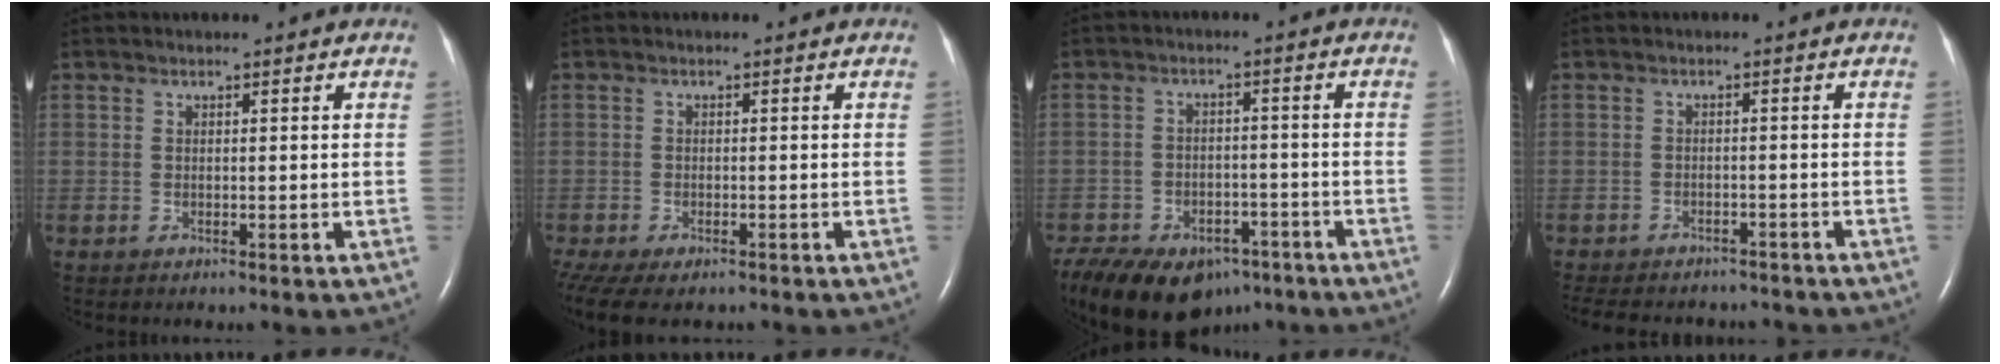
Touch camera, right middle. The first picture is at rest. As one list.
[{"total": 10.9, "force": [-7.4, 5.3, 6.0], "torque": [-0.153, -0.012, -0.104]}, {"total": 17.0, "force": [-11.6, 9.4, 8.1], "torque": [-0.199, -0.007, -0.168]}, {"total": 13.9, "force": [-12.1, 5.0, 4.6], "torque": [-0.104, -0.001, -0.151]}]